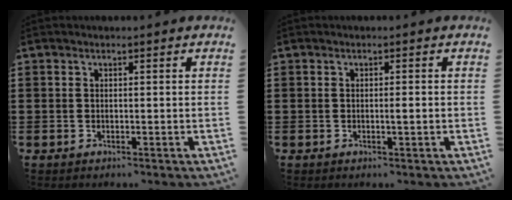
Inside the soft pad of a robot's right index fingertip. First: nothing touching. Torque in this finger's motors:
{"motor_torque": [0.74, 0.42, 0.03, 0.04]}